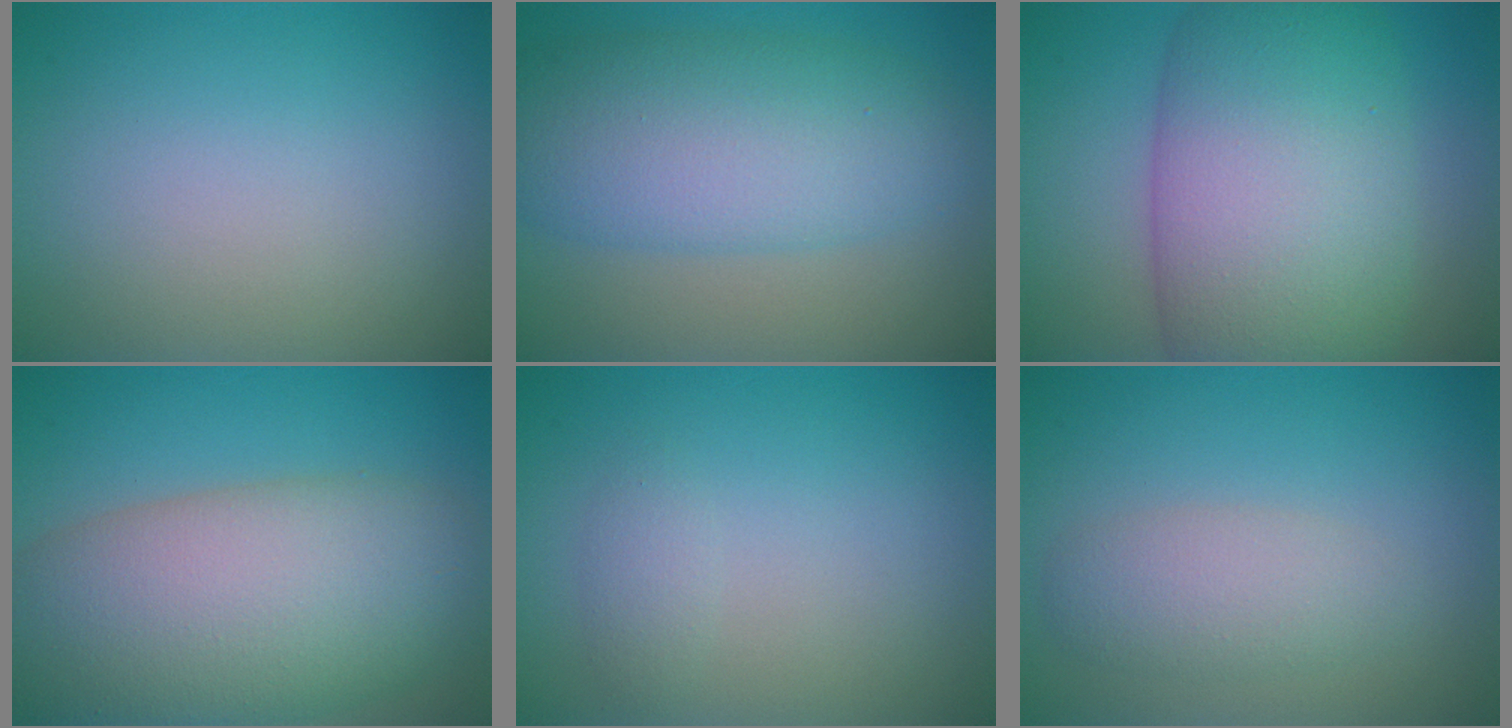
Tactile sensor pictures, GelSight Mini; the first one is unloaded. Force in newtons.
{"total": 8.6, "press": 8.6, "slide": 0.4}
{"total": 13.1, "press": 13.1, "slide": 0.2}
{"total": 12.3, "press": 12.3, "slide": 0.7}
{"total": 1.0, "press": 1.0, "slide": 0.0}
{"total": 3.0, "press": 3.0, "slide": 0.1}